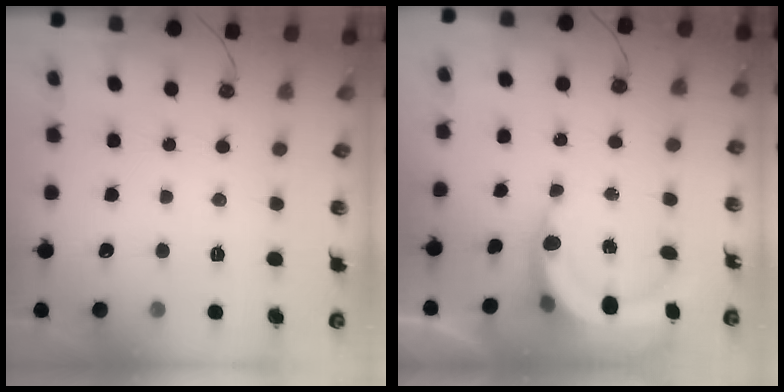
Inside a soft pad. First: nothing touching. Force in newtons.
{"total": 6.5, "press": 6.4, "slide": 0.9}